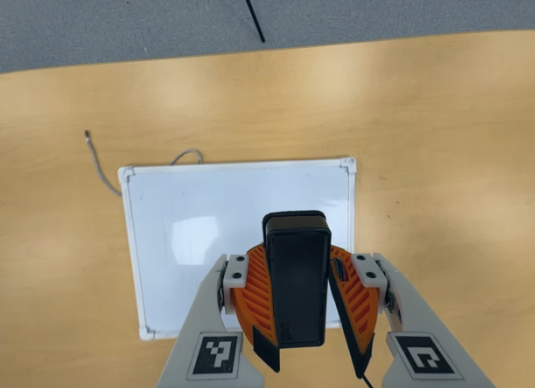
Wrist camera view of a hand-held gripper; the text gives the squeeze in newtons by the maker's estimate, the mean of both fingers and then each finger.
{"total": 9.2, "left": 9.2, "right": 9.1}